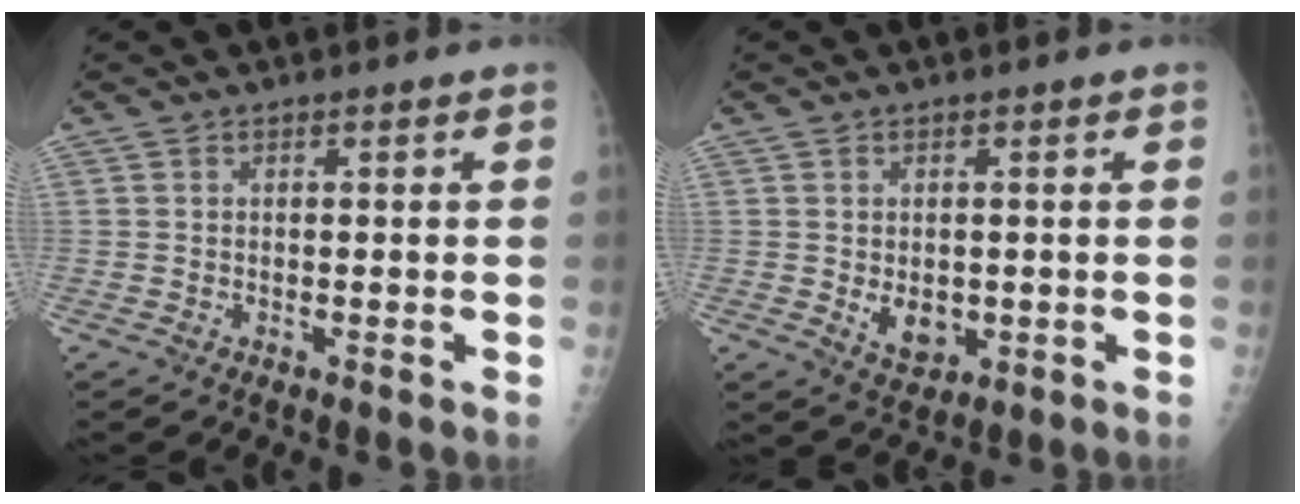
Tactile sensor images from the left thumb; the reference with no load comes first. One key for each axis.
{"total": 4.8, "fx": -0.5, "fy": 3.6, "fz": 3.2, "tx": -0.030, "ty": -0.007, "tz": 0.007}